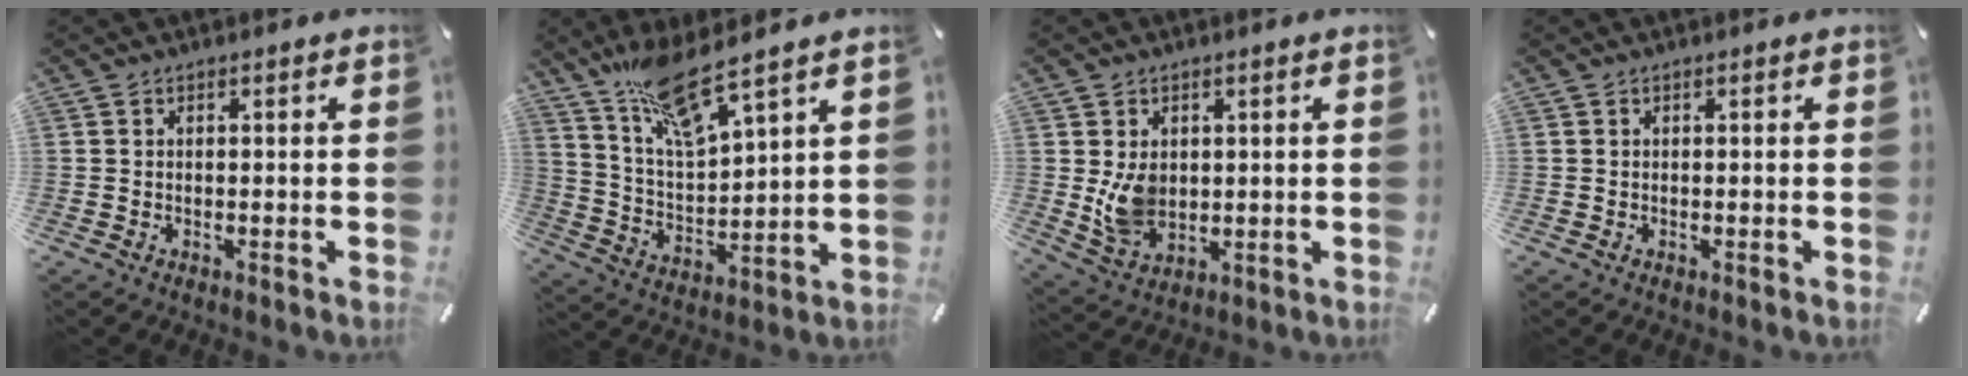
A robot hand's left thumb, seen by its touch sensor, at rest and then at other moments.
{"total": 14.5, "force": [11.9, 2.4, 7.8], "torque": [-0.162, -0.060, 0.208]}
{"total": 7.9, "force": [1.3, 6.3, 4.6], "torque": [-0.085, -0.010, 0.022]}
{"total": 0.0}